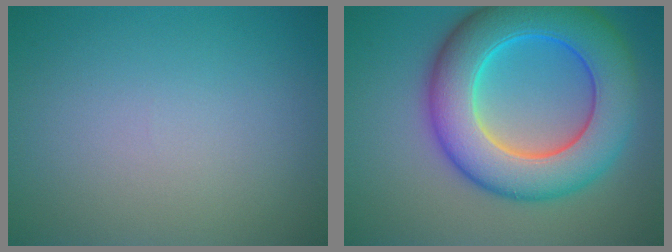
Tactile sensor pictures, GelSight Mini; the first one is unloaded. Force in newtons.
{"total": 10.9, "press": 10.9, "slide": 0.2}